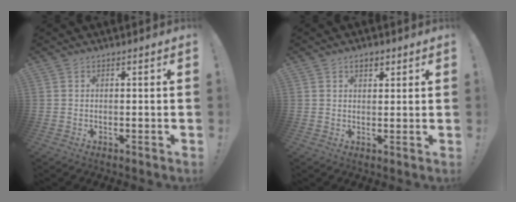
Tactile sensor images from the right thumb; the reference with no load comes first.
{"total": 3.1, "force": [1.7, 1.8, 1.9], "torque": [-0.026, -0.001, 0.027]}